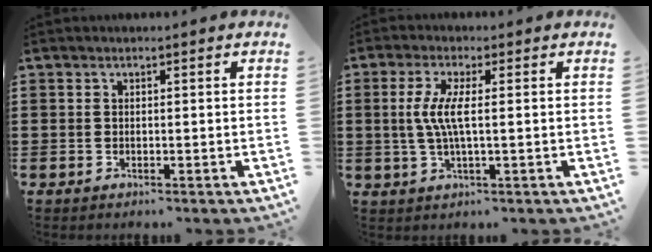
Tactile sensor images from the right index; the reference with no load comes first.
{"total": 4.9, "force": [0.1, 0.6, 4.9], "torque": [-0.111, -0.012, -0.007]}